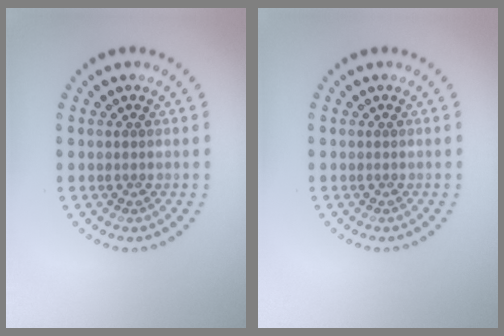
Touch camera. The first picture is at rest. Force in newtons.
{"total": 0.0}